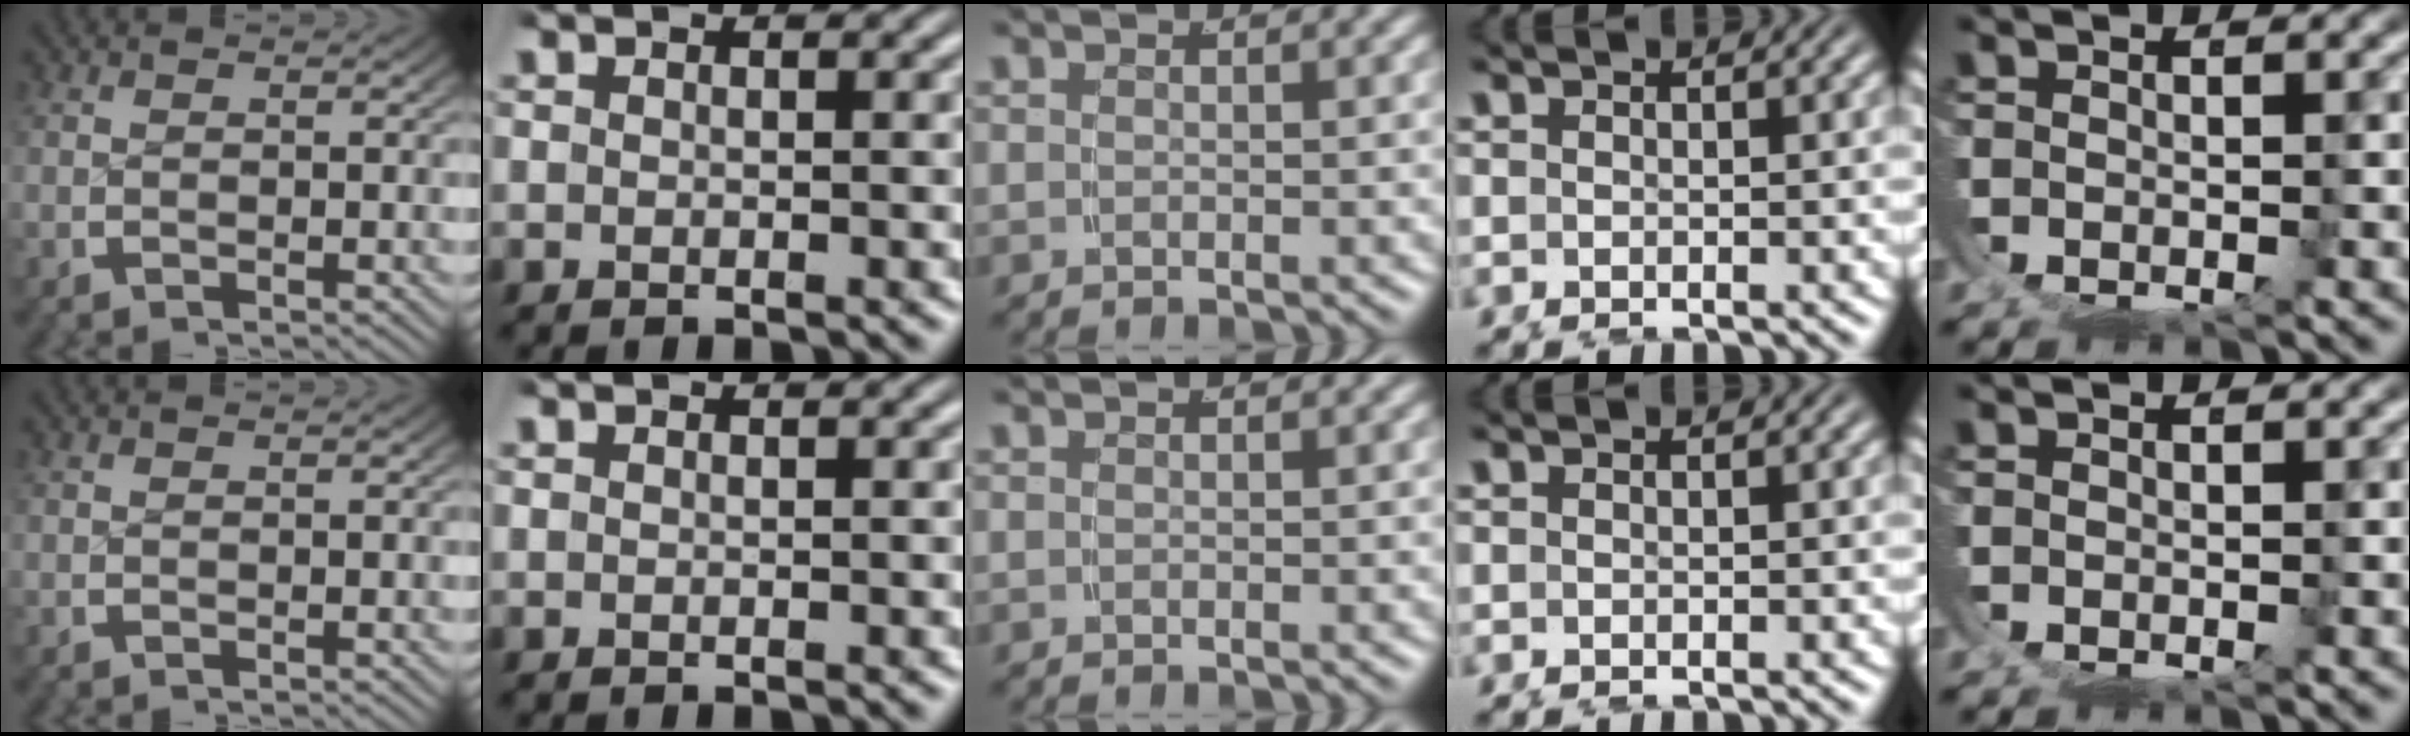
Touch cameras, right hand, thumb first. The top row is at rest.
{}